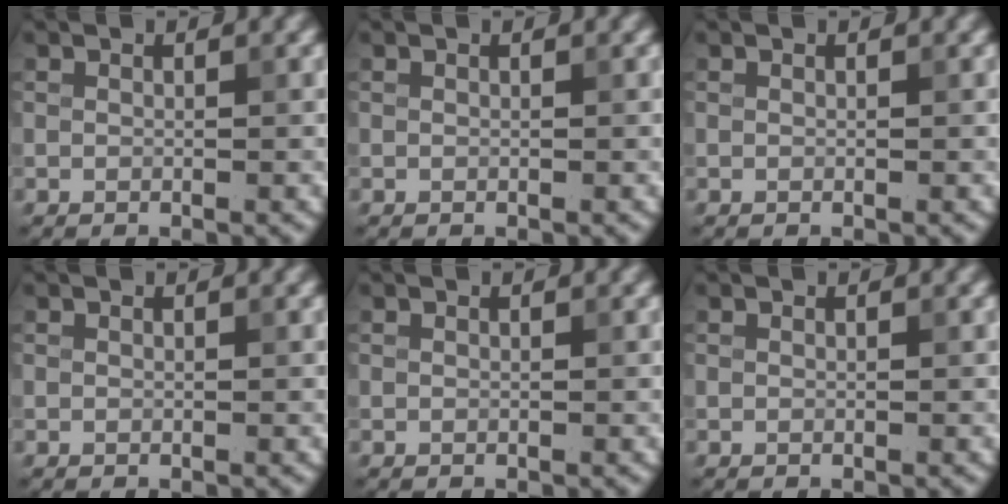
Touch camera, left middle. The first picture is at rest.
{"total": 0.0}
{"total": 0.0}
{"total": 0.0}
{"total": 0.0}
{"total": 0.0}